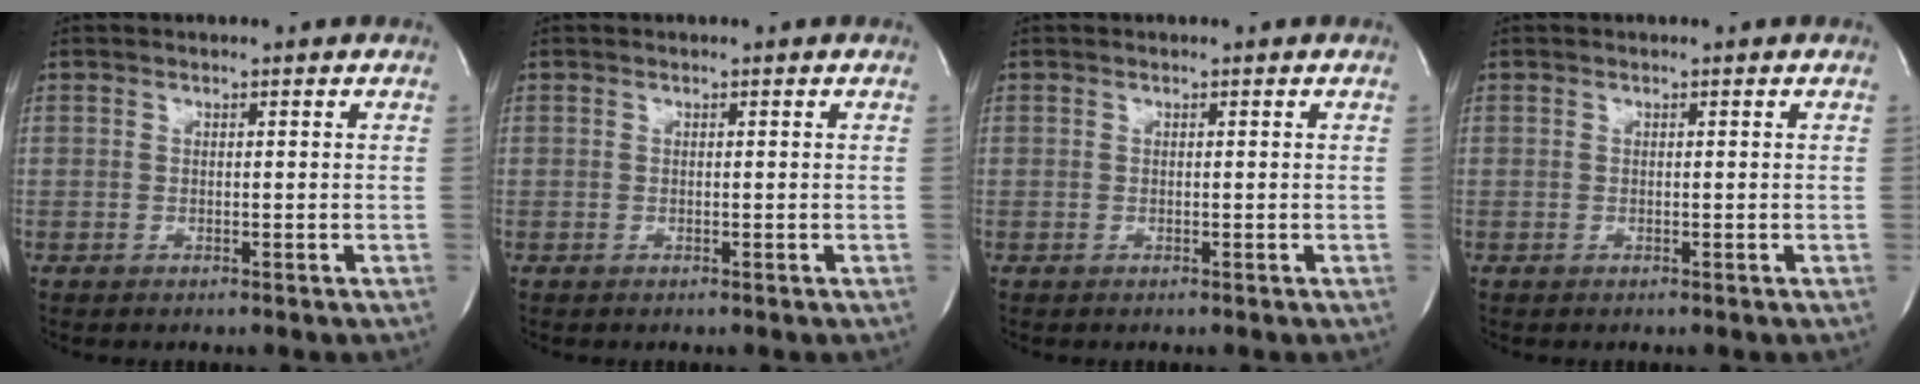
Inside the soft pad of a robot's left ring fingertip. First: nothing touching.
{"total": 0.0}
{"total": 0.0}
{"total": 0.0}